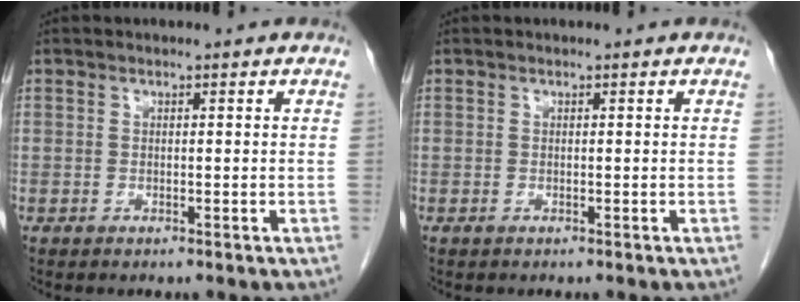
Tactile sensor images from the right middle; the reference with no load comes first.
{"total": 0.0}